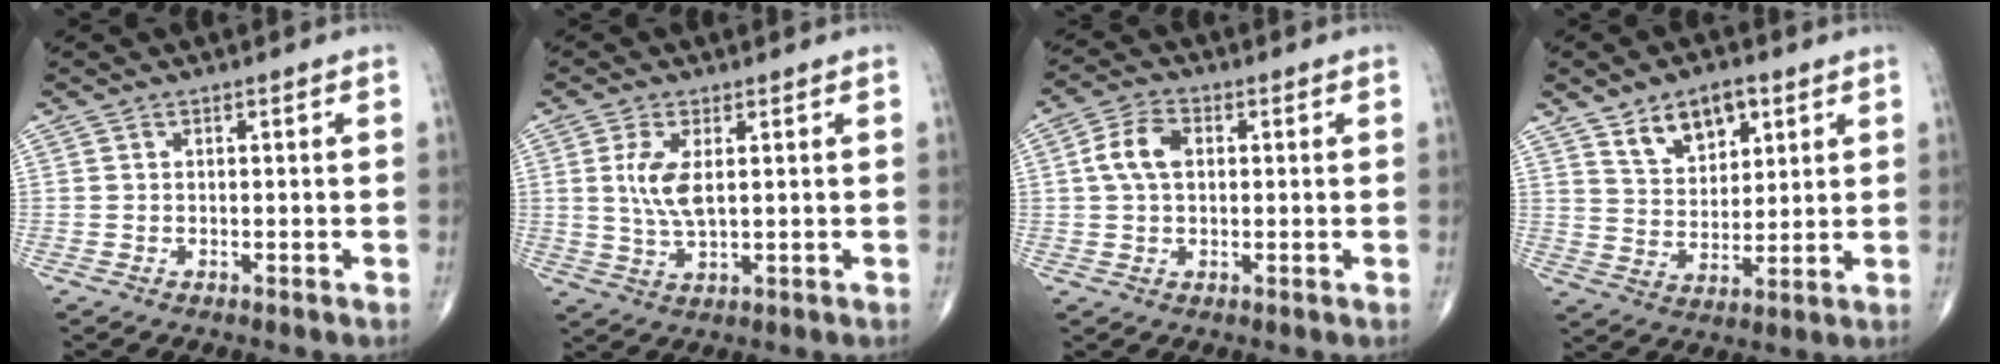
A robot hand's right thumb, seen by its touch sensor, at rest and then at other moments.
{"total": 6.2, "force": [1.2, 2.5, 5.5], "torque": [-0.119, -0.009, 0.029]}
{"total": 6.1, "force": [0.9, 3.9, 4.6], "torque": [-0.093, 0.014, 0.012]}
{"total": 10.0, "force": [5.5, 5.7, 6.0], "torque": [-0.073, -0.029, 0.099]}